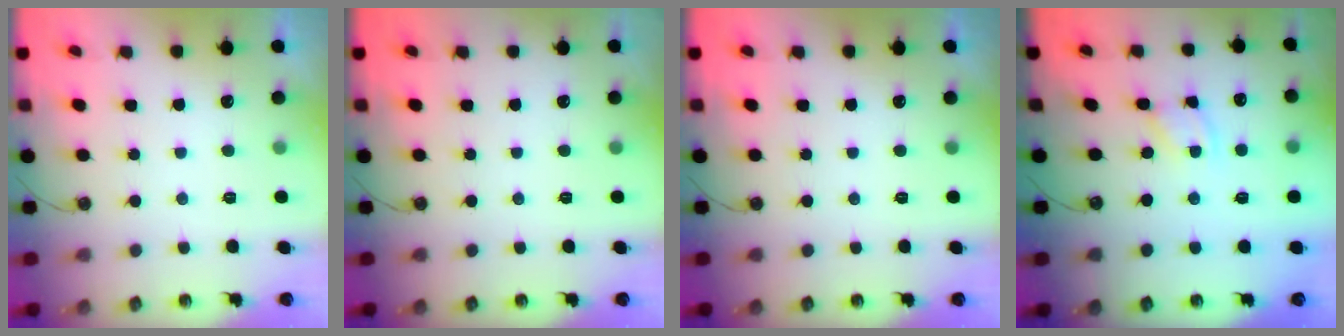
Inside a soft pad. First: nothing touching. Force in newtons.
{"total": 0.0}
{"total": 0.0}
{"total": 2.5, "press": 2.5, "slide": 0.1}